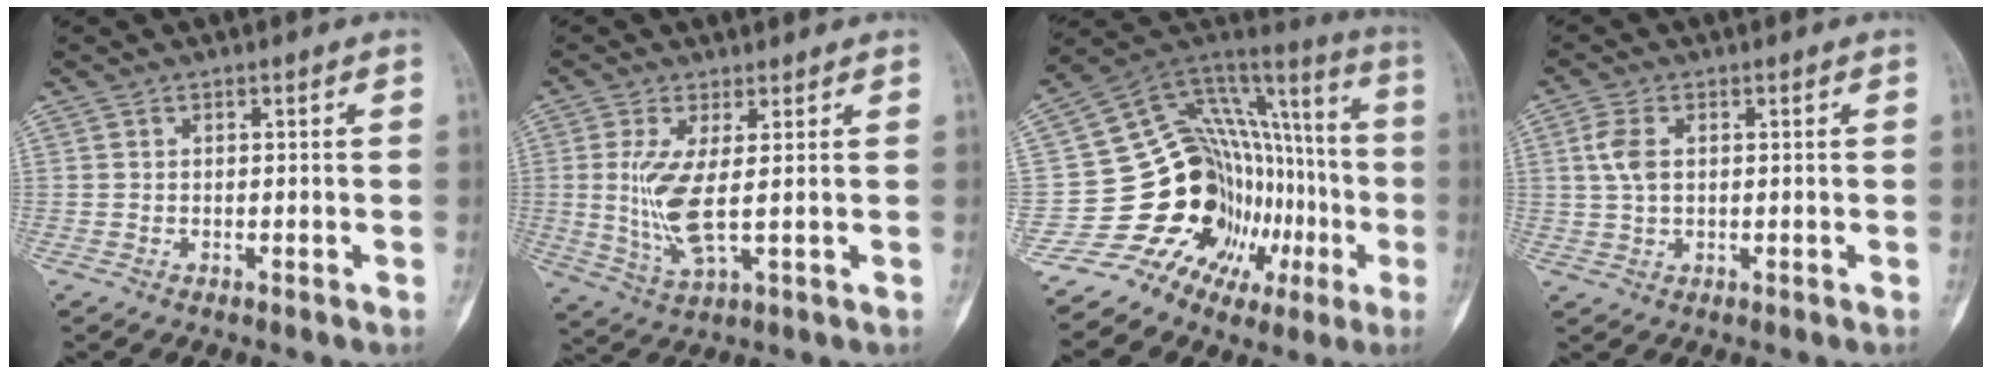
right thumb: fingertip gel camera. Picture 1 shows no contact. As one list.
[{"total": 8.3, "force": [0.7, 2.0, 8.0], "torque": [-0.186, -0.021, 0.019]}, {"total": 27.9, "force": [-8.1, 18.2, 19.6], "torque": [-0.238, 0.119, -0.115]}, {"total": 4.5, "force": [0.9, 2.6, 3.5], "torque": [-0.080, 0.005, 0.016]}]